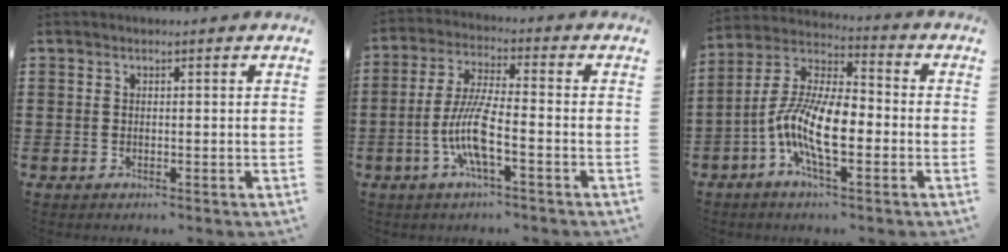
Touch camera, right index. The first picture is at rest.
{"total": 8.3, "force": [-3.0, 1.6, 7.6], "torque": [-0.174, -0.013, -0.066]}
{"total": 11.4, "force": [-3.6, 4.2, 9.9], "torque": [-0.227, -0.005, -0.074]}